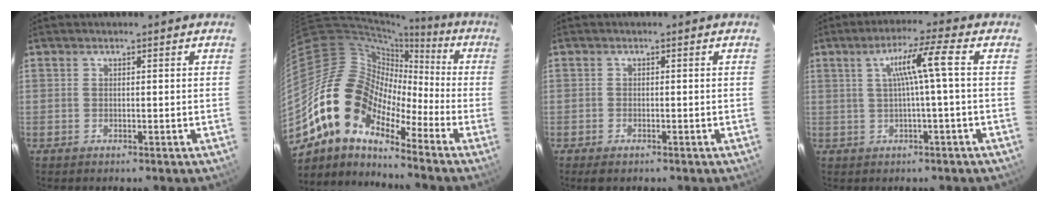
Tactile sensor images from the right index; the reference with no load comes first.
{"total": 14.3, "force": [-9.3, 7.5, 7.8], "torque": [-0.132, 0.013, -0.201]}
{"total": 1.8, "force": [-1.3, 0.8, 0.9], "torque": [-0.020, -0.005, -0.025]}
{"total": 6.1, "force": [0.4, -1.1, 6.0], "torque": [-0.107, 0.007, 0.014]}